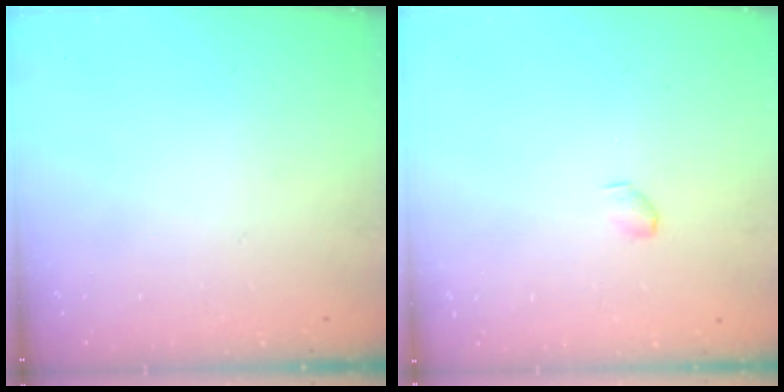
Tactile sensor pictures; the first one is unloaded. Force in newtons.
{"total": 2.9, "press": 2.9, "slide": 0.5}